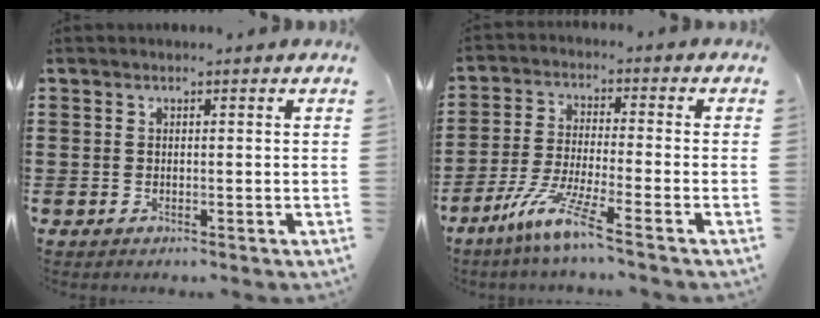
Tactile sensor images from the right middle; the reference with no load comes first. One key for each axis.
{"total": 7.8, "fx": -5.6, "fy": 0.0, "fz": 5.4, "tx": -0.119, "ty": -0.015, "tz": -0.109}